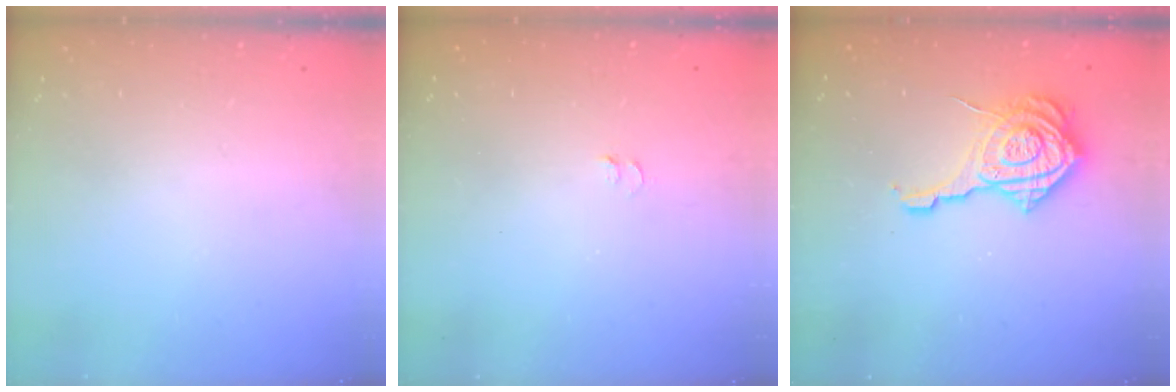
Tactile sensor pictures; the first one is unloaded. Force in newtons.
{"total": 3.3, "press": 3.2, "slide": 0.7}
{"total": 13.9, "press": 13.8, "slide": 1.7}